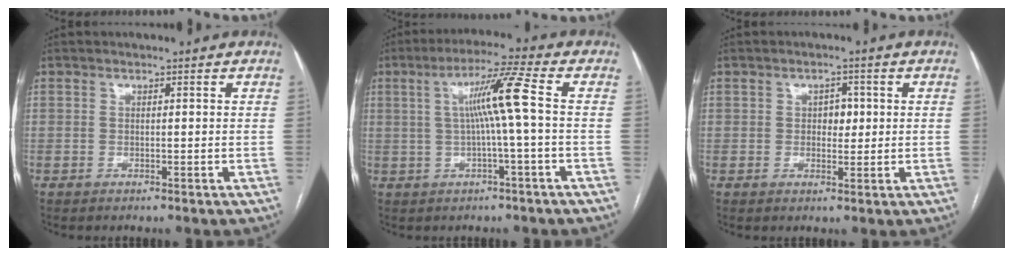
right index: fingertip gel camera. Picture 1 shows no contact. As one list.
[{"total": 7.9, "force": [0.5, -1.2, 7.7], "torque": [-0.133, 0.015, 0.012]}, {"total": 2.7, "force": [0.3, 1.8, 2.0], "torque": [-0.020, 0.005, 0.004]}]